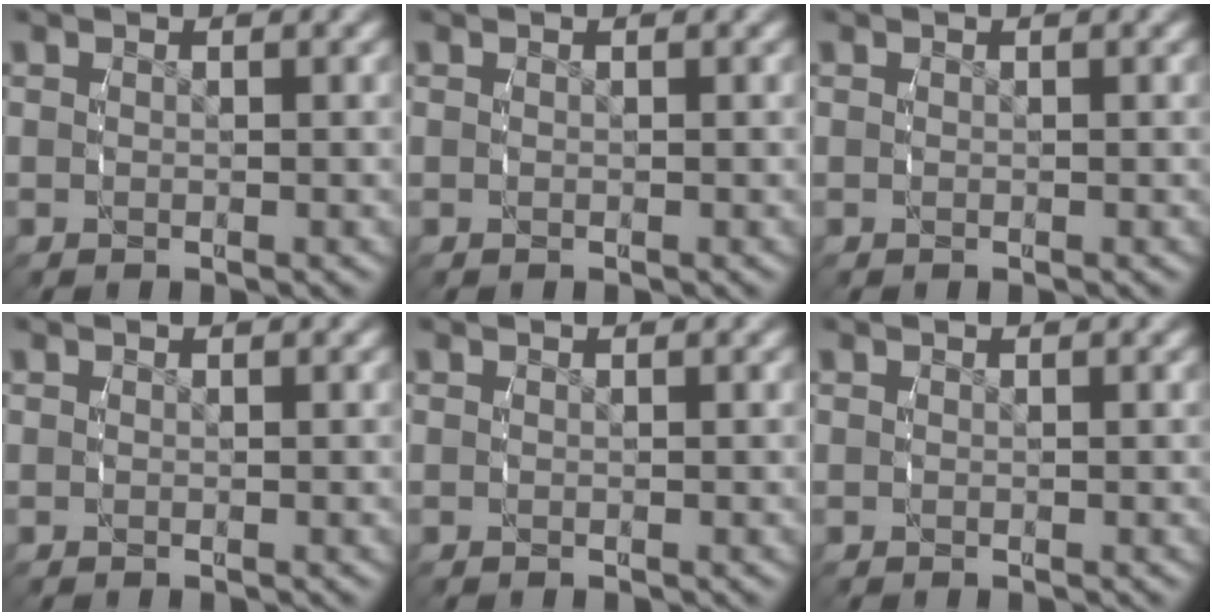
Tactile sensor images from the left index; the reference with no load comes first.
{"total": 0.0}
{"total": 0.0}
{"total": 0.0}
{"total": 0.0}
{"total": 0.0}